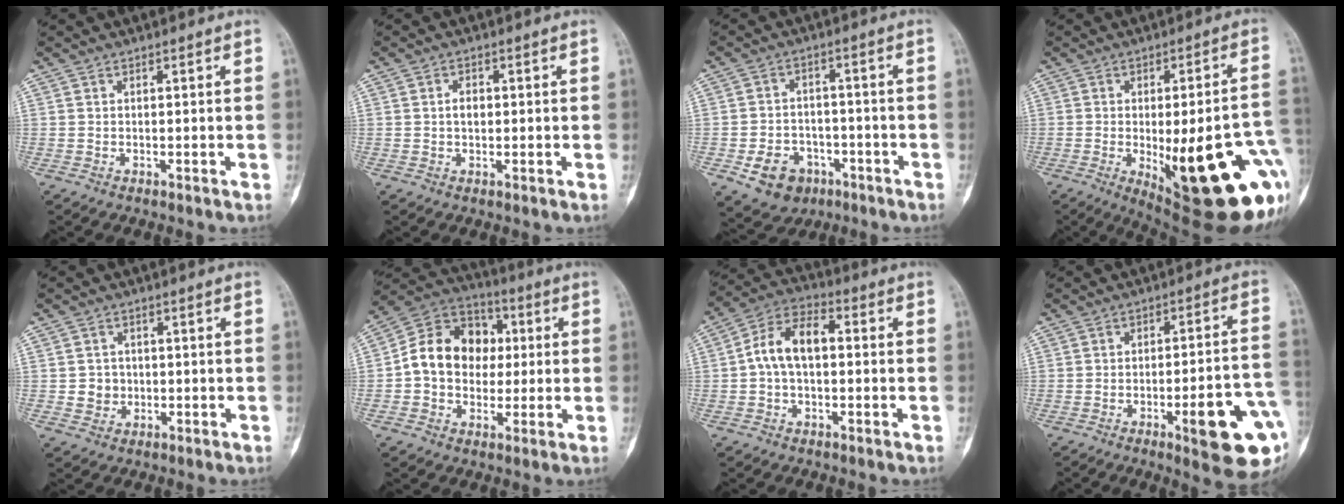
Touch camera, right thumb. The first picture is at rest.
{"total": 2.2, "force": [0.2, 1.5, 1.6], "torque": [-0.022, 0.003, 0.003]}
{"total": 9.2, "force": [-4.1, 7.2, 4.0], "torque": [-0.045, 0.031, -0.056]}
{"total": 28.6, "force": [-7.3, 9.0, 26.2], "torque": [-0.264, -0.002, -0.075]}
{"total": 3.3, "force": [-0.3, 3.1, 1.0], "torque": [0.003, 0.006, -0.003]}
{"total": 15.2, "force": [0.5, 12.4, 8.8], "torque": [-0.112, 0.032, -0.001]}
{"total": 9.9, "force": [0.2, 5.9, 7.9], "torque": [-0.144, 0.033, -0.006]}
{"total": 15.7, "force": [-5.4, 3.4, 14.3], "torque": [-0.150, 0.026, -0.064]}